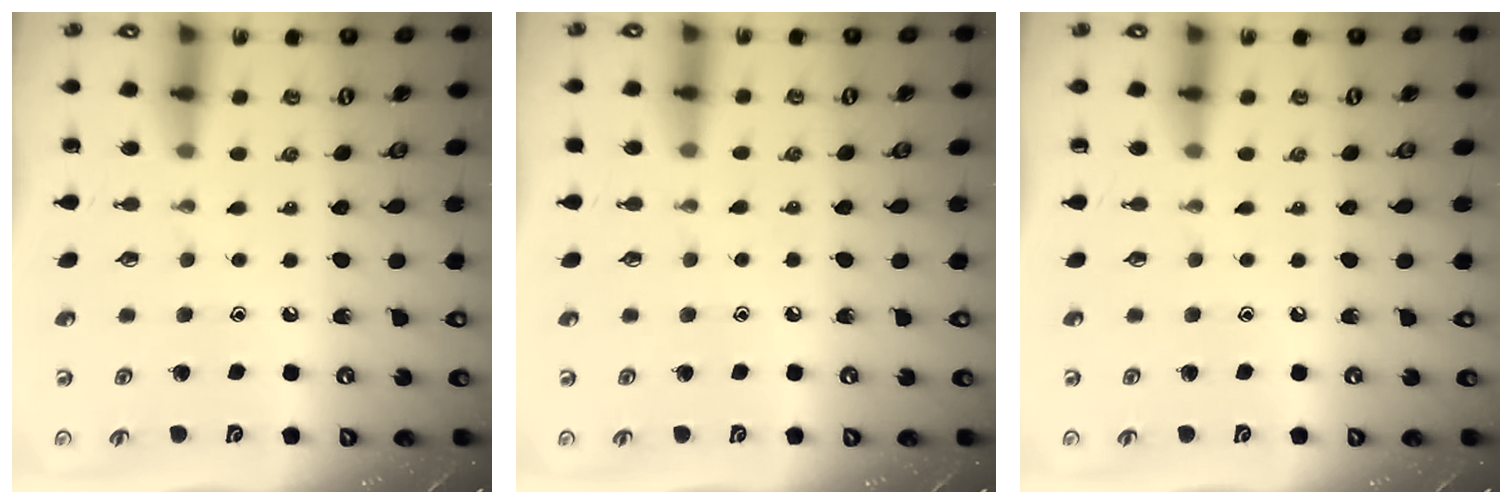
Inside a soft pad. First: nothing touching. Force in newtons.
{"total": 2.9, "press": 2.9, "slide": 0.5}
{"total": 0.0}